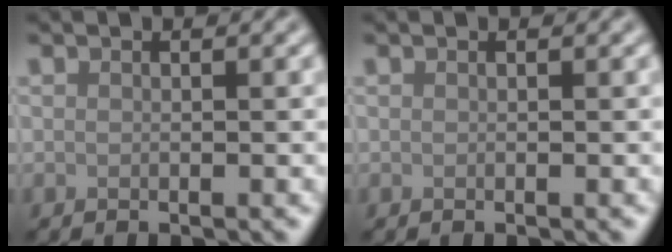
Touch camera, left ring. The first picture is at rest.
{"total": 0.0}